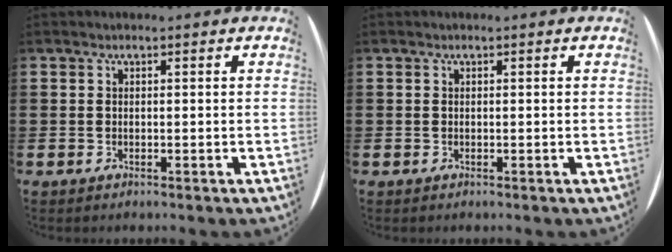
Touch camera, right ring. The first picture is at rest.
{"total": 0.0}